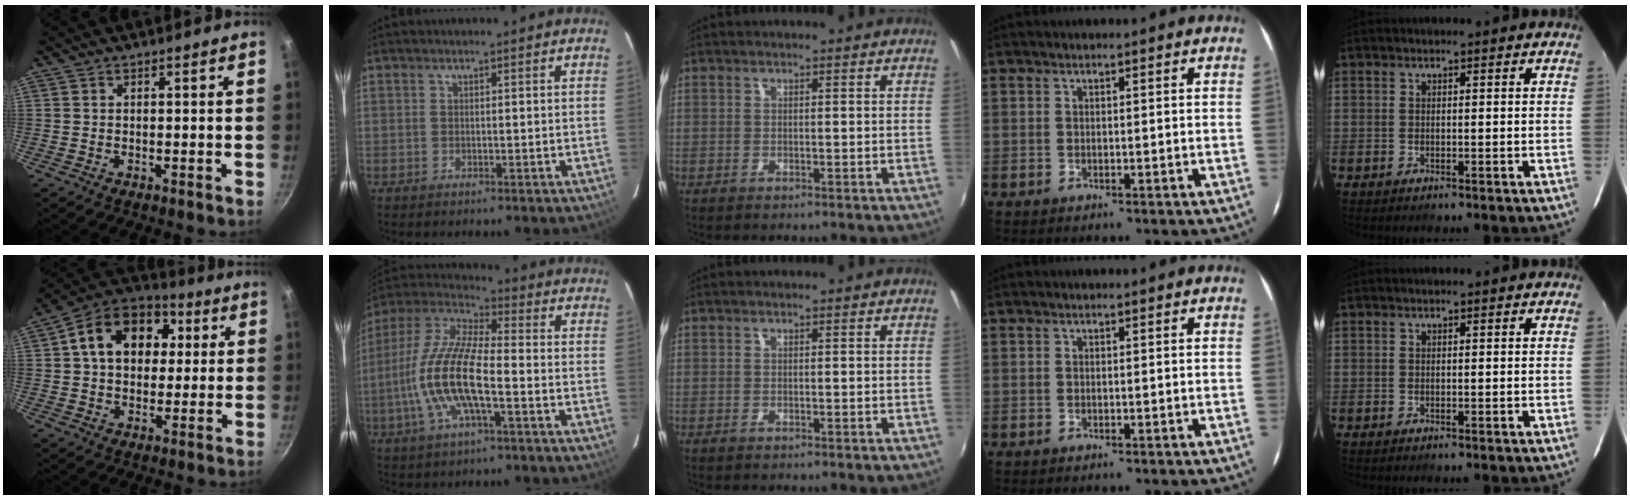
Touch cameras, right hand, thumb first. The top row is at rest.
{"thumb": {"total": 16.2, "force": [3.4, 11.9, 10.4], "torque": [-0.144, 0.025, 0.039]}, "index": {"total": 15.2, "force": [-4.1, 4.1, 14.1], "torque": [-0.292, -0.003, -0.087]}}